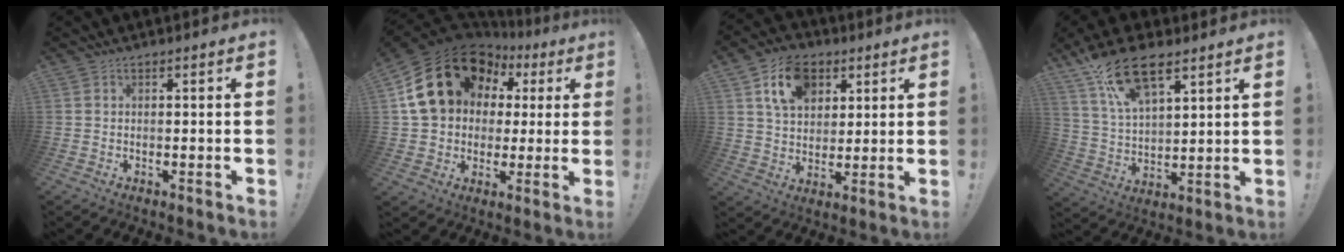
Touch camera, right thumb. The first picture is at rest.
{"total": 21.9, "force": [7.9, 16.4, 12.2], "torque": [-0.199, -0.033, 0.169]}
{"total": 13.9, "force": [6.5, 10.1, 7.2], "torque": [-0.106, -0.019, 0.123]}
{"total": 17.2, "force": [11.0, 7.9, 10.7], "torque": [-0.202, -0.051, 0.197]}